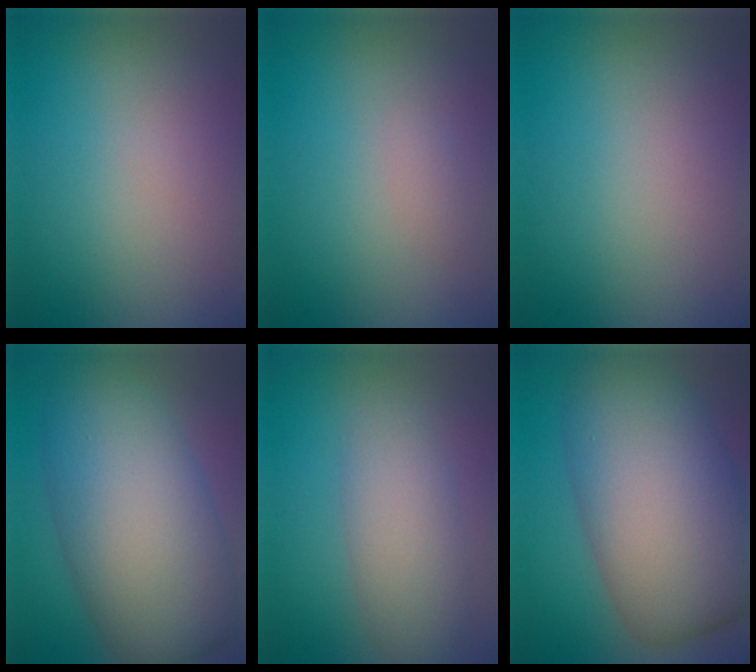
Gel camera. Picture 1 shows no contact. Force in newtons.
{"total": 0.6, "press": 0.6, "slide": 0.0}
{"total": 0.0}
{"total": 10.4, "press": 10.4, "slide": 0.4}
{"total": 3.8, "press": 3.8, "slide": 0.1}
{"total": 11.7, "press": 11.7, "slide": 0.4}